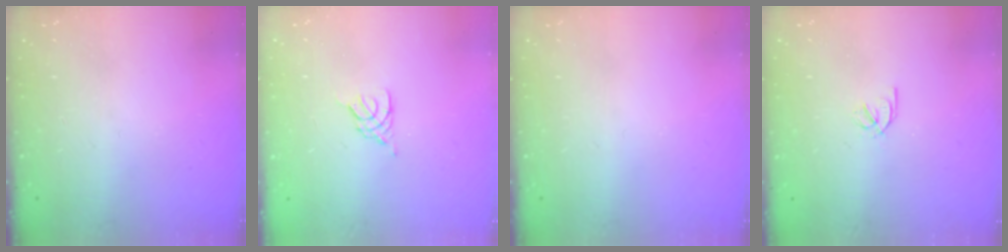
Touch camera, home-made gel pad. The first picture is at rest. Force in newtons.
{"total": 2.3, "press": 2.3, "slide": 0.5}
{"total": 0.0}
{"total": 2.0, "press": 2.0, "slide": 0.3}